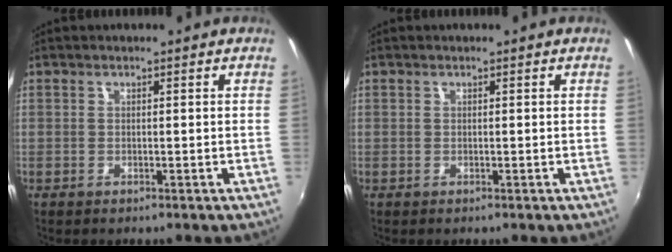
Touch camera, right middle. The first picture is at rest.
{"total": 0.0}